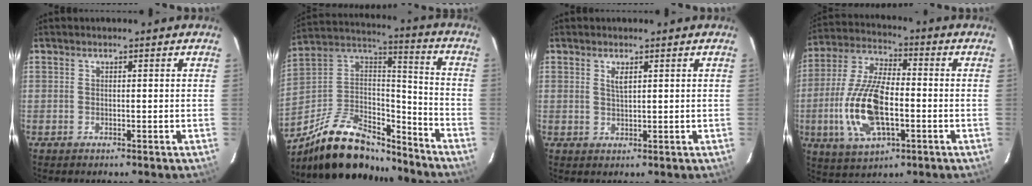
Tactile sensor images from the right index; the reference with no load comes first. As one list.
[{"total": 22.5, "force": [-17.0, 9.2, 11.5], "torque": [-0.234, 0.029, -0.273]}, {"total": 1.8, "force": [0.9, 0.4, 1.5], "torque": [-0.027, 0.001, 0.016]}, {"total": 16.1, "force": [-3.6, 6.9, 14.0], "torque": [-0.300, -0.003, -0.065]}]